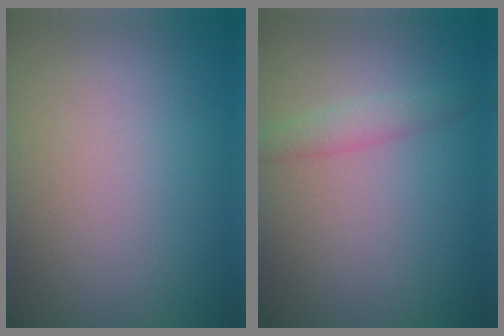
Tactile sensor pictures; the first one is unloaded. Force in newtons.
{"total": 1.8, "press": 1.7, "slide": 0.2}